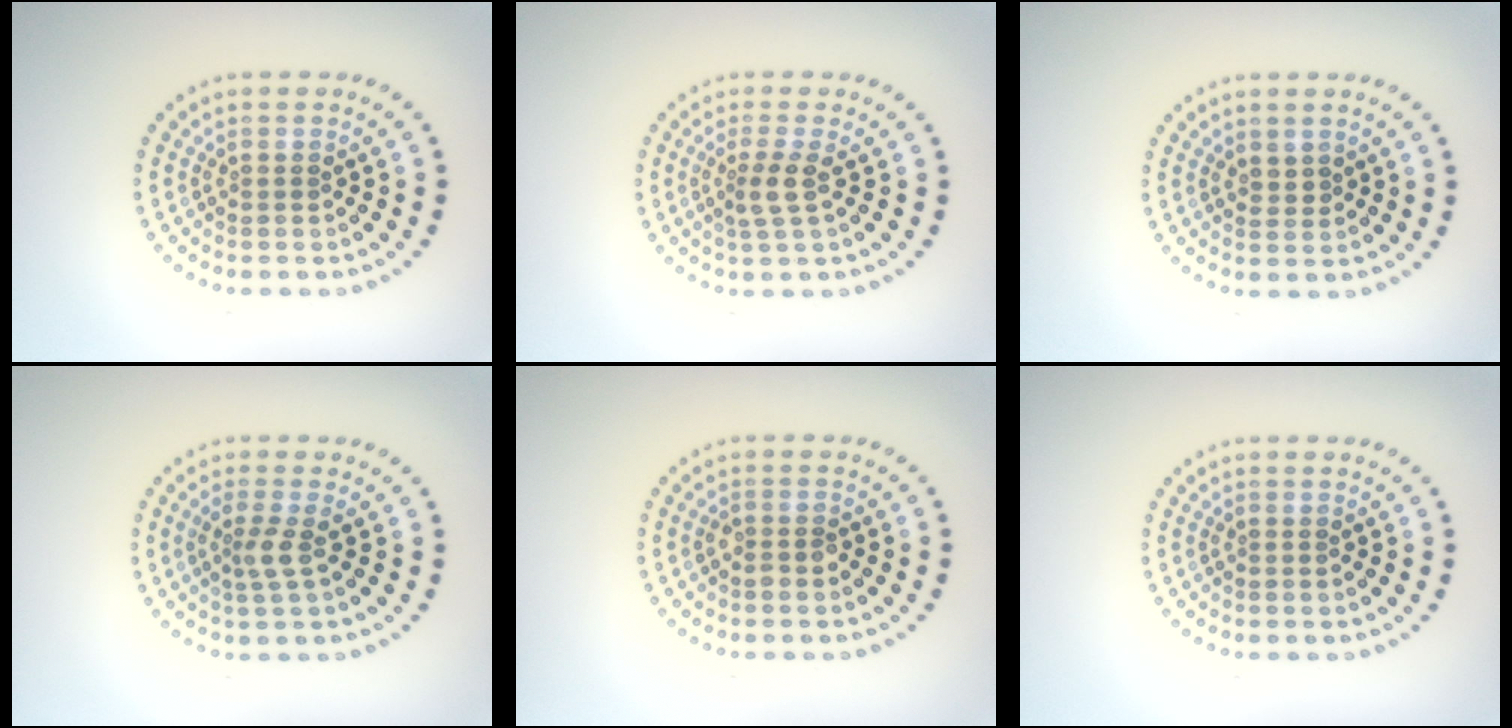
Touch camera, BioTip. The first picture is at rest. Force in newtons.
{"total": 2.1, "press": 1.6, "slide": 1.3}
{"total": 0.7, "press": 0.5, "slide": 0.4}
{"total": 1.9, "press": 1.4, "slide": 1.3}
{"total": 1.0, "press": 1.0, "slide": 0.4}
{"total": 0.0}